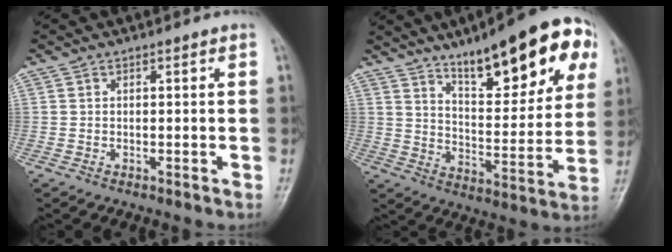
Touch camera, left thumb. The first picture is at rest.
{"total": 22.2, "force": [12.3, 6.8, 17.2], "torque": [-0.205, -0.039, 0.186]}